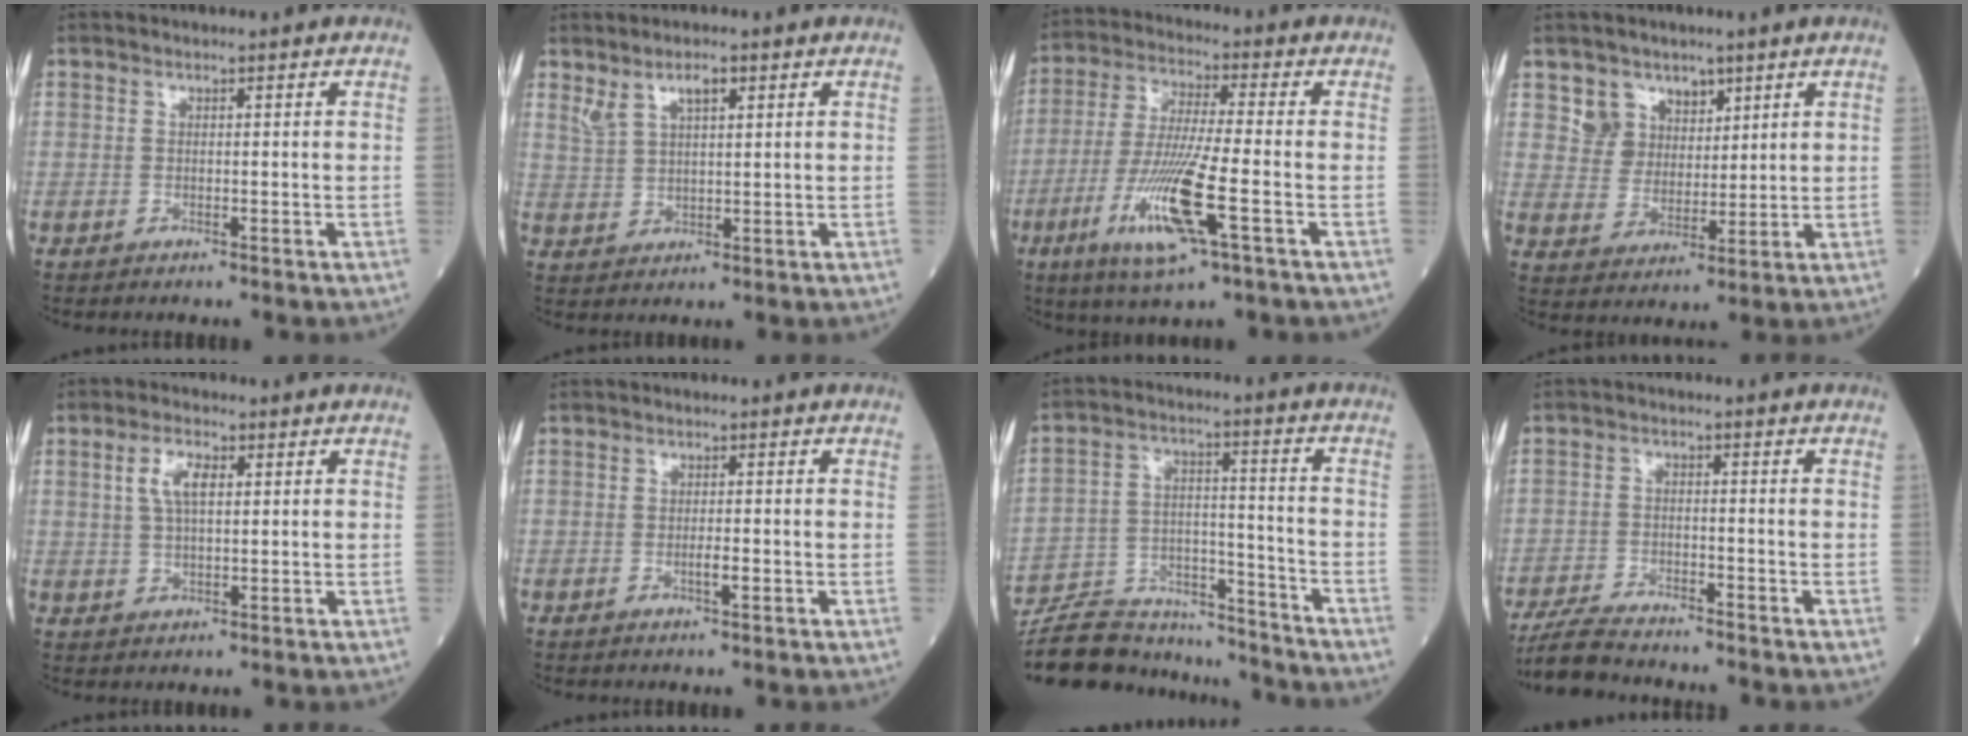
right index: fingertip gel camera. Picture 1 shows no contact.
{"total": 4.3, "force": [2.7, 1.4, 3.0], "torque": [-0.065, 0.008, 0.057]}
{"total": 12.7, "force": [-4.7, 0.6, 11.9], "torque": [-0.245, -0.022, -0.086]}
{"total": 5.9, "force": [3.6, 4.6, 0.4], "torque": [-0.006, 0.006, 0.072]}
{"total": 4.6, "force": [1.5, 1.7, 4.0], "torque": [-0.083, 0.008, 0.030]}
{"total": 1.5, "force": [-0.5, 0.1, 1.4], "torque": [-0.027, -0.001, -0.008]}
{"total": 17.8, "force": [-16.9, 4.0, 3.9], "torque": [-0.081, 0.021, -0.266]}
{"total": 7.0, "force": [-6.5, 0.6, 2.4], "torque": [-0.045, -0.023, -0.116]}